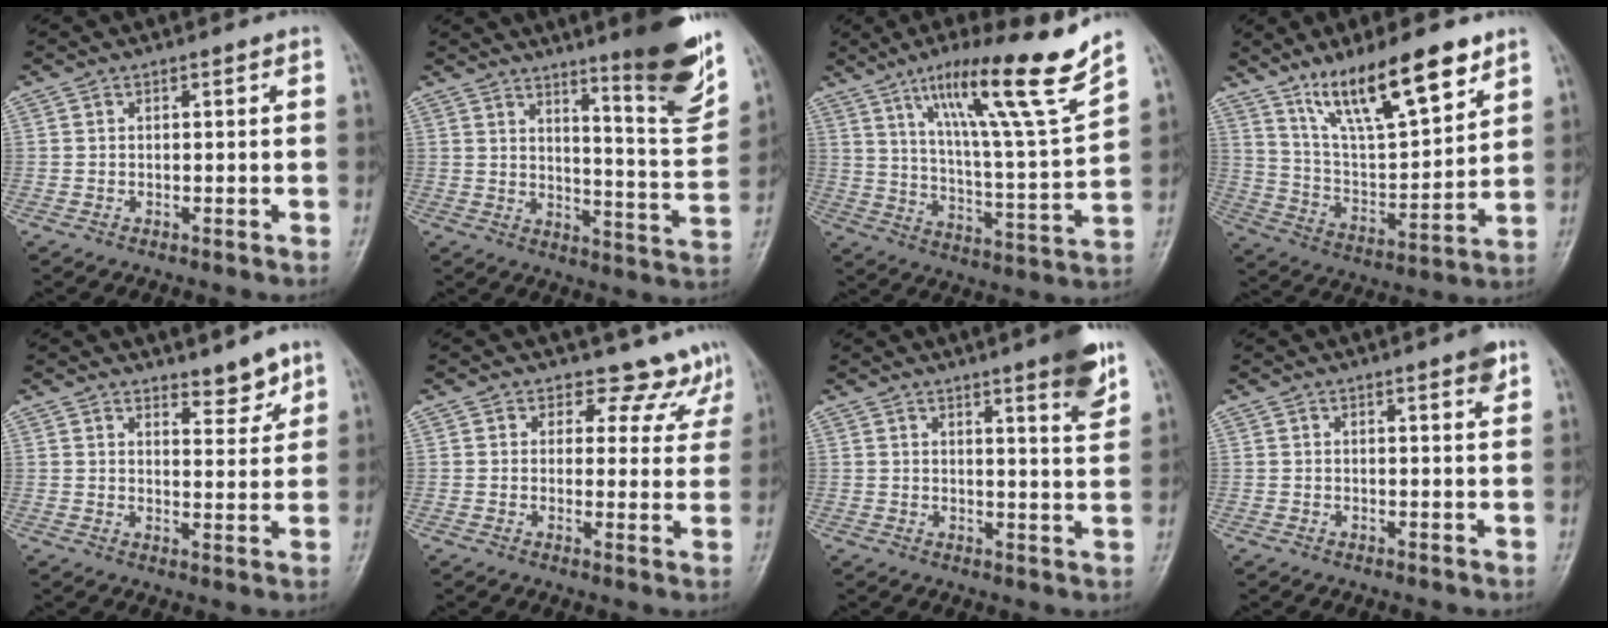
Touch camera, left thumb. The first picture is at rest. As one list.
[{"total": 16.2, "force": [10.4, 2.0, 12.2], "torque": [-0.141, -0.072, 0.151]}, {"total": 20.2, "force": [13.4, 0.8, 15.2], "torque": [-0.216, -0.069, 0.216]}, {"total": 18.0, "force": [11.9, 5.0, 12.6], "torque": [-0.185, -0.056, 0.222]}, {"total": 4.7, "force": [3.8, 1.8, 2.2], "torque": [-0.009, -0.032, 0.057]}, {"total": 7.7, "force": [6.6, 4.0, -0.1], "torque": [0.050, -0.037, 0.057]}, {"total": 7.5, "force": [4.8, 0.7, 5.7], "torque": [-0.067, -0.030, 0.062]}, {"total": 3.8, "force": [2.4, 0.5, 2.9], "torque": [-0.031, -0.013, 0.030]}]